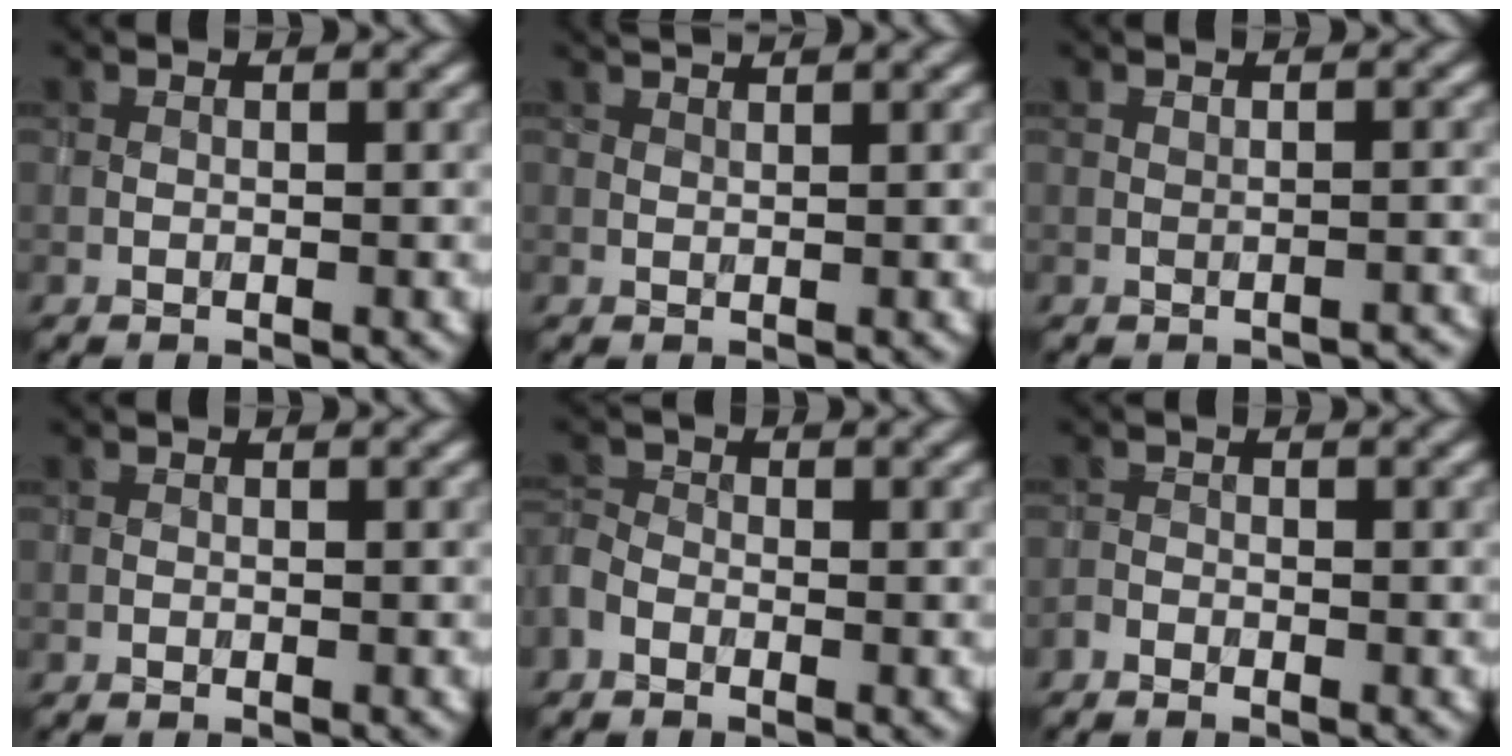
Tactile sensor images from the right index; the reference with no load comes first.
{"total": 1.1, "force": [1.1, 0.0, 0.4], "torque": [-0.014, -0.002, 0.010]}
{"total": 1.3, "force": [-1.3, 0.2, 0.1], "torque": [0.006, 0.006, -0.018]}
{"total": 0.0}
{"total": 2.3, "force": [-1.5, 1.3, 1.2], "torque": [-0.030, 0.001, -0.036]}
{"total": 1.1, "force": [-0.9, 0.2, 0.5], "torque": [-0.017, 0.005, -0.023]}